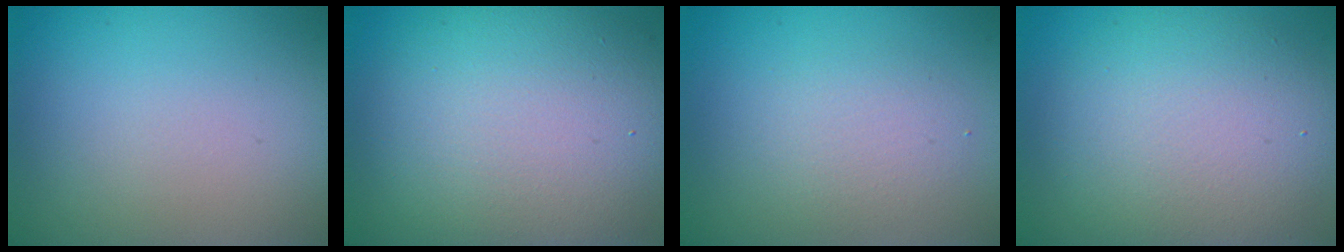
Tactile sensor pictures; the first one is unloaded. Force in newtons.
{"total": 10.8, "press": 10.8, "slide": 0.3}
{"total": 2.2, "press": 2.2, "slide": 0.2}
{"total": 7.3, "press": 7.3, "slide": 0.1}